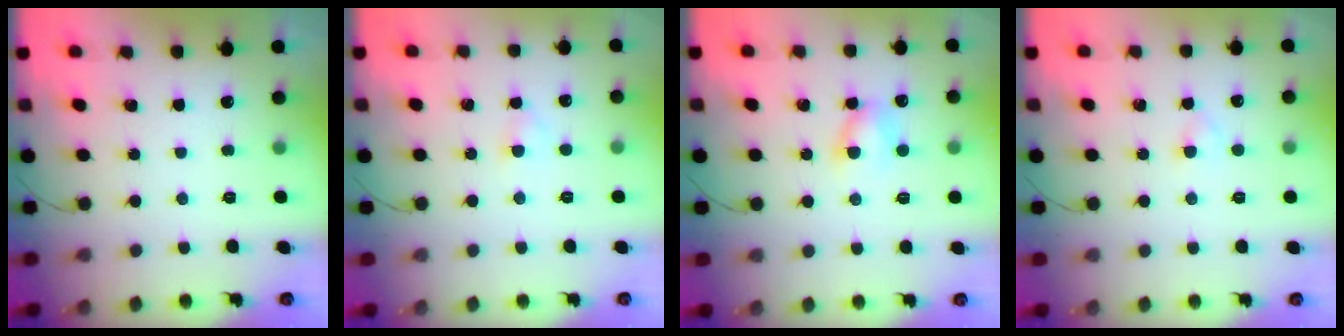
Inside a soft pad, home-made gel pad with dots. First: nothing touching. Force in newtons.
{"total": 2.1, "press": 1.9, "slide": 0.9}
{"total": 5.7, "press": 5.7, "slide": 0.7}
{"total": 2.1, "press": 1.8, "slide": 1.1}